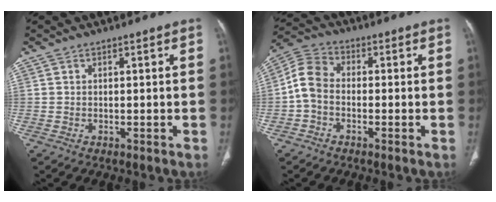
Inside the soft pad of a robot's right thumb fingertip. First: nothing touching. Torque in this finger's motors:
{"motor_torque": [-0.34, 0.51, -0.11, 0.24, 0.00]}